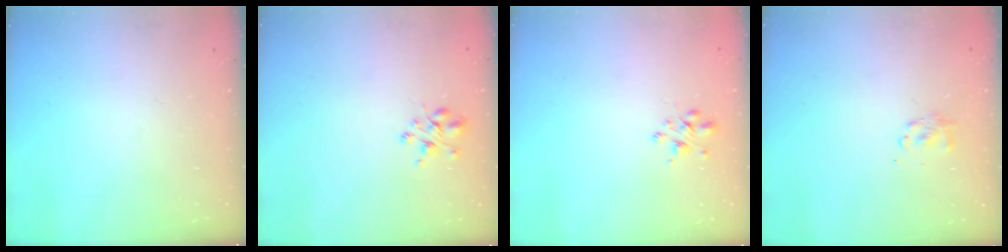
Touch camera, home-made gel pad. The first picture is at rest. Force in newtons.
{"total": 3.1, "press": 3.1, "slide": 0.5}
{"total": 2.6, "press": 2.6, "slide": 0.4}
{"total": 2.8, "press": 2.7, "slide": 0.8}